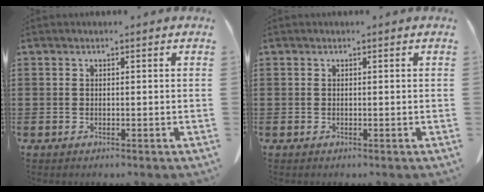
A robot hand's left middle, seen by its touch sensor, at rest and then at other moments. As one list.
[{"total": 0.0}]